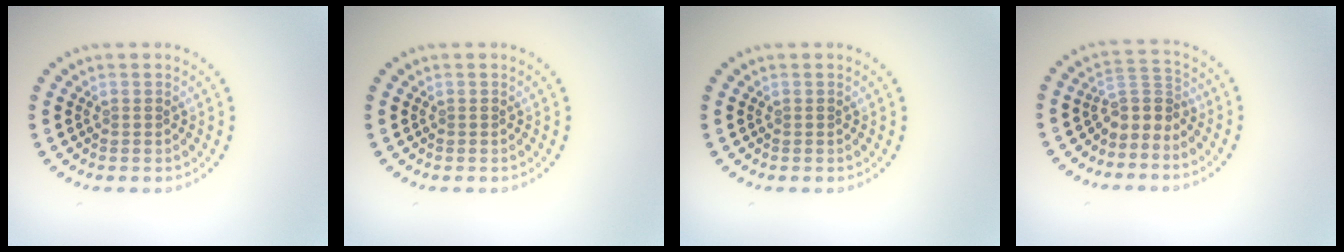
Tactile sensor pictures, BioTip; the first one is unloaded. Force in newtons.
{"total": 0.0}
{"total": 0.0}
{"total": 2.7, "press": 1.8, "slide": 2.0}